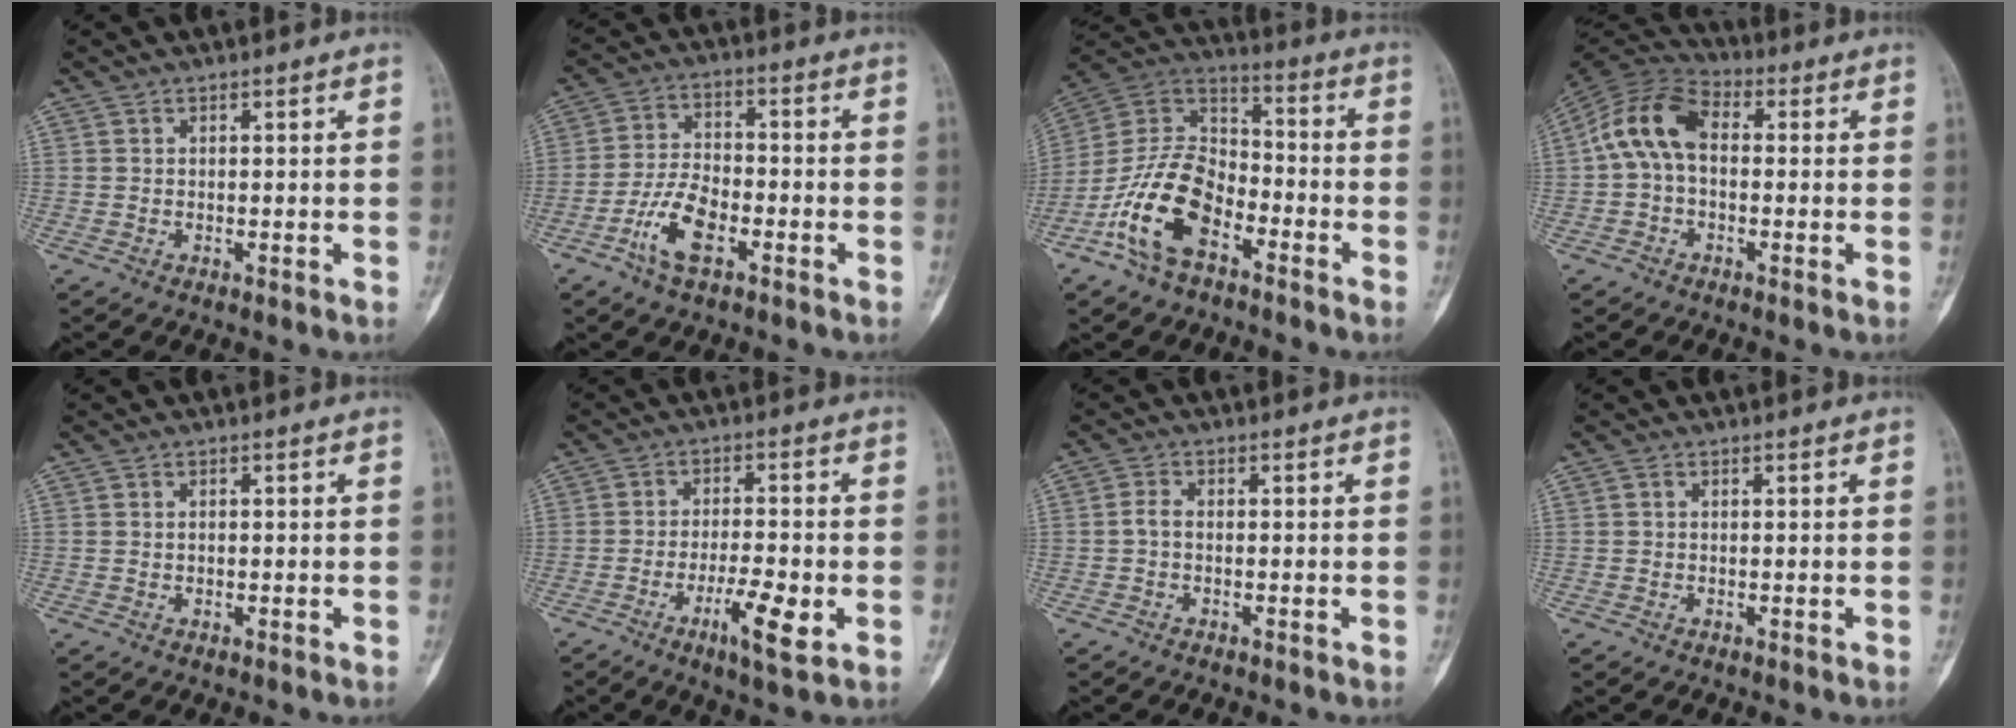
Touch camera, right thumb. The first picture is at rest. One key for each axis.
{"total": 8.9, "fx": -4.2, "fy": 4.2, "fz": 6.6, "tx": -0.129, "ty": 0.021, "tz": -0.084}
{"total": 16.5, "fx": -7.9, "fy": 9.4, "fz": 11.0, "tx": -0.205, "ty": 0.063, "tz": -0.158}
{"total": 10.7, "fx": 0.5, "fy": 6.8, "fz": 8.2, "tx": -0.157, "ty": 0.029, "tz": -0.006}
{"total": 0.7, "fx": 0.0, "fy": 0.5, "fz": 0.5, "tx": -0.010, "ty": 0.001, "tz": 0.002}
{"total": 8.0, "fx": -3.0, "fy": 1.7, "fz": 7.2, "tx": -0.128, "ty": 0.004, "tz": -0.051}
{"total": 1.7, "fx": -0.5, "fy": 0.8, "fz": 1.4, "tx": -0.029, "ty": 0.005, "tz": -0.014}
{"total": 0.0}